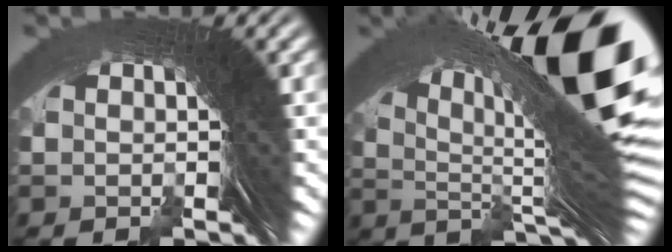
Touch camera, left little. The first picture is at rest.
{"total": 20.5, "force": [4.1, 8.3, 18.2], "torque": [-0.246, 0.009, 0.059]}